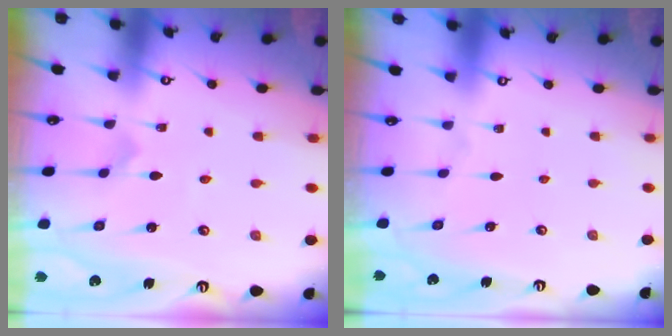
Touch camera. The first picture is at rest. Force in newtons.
{"total": 0.0}